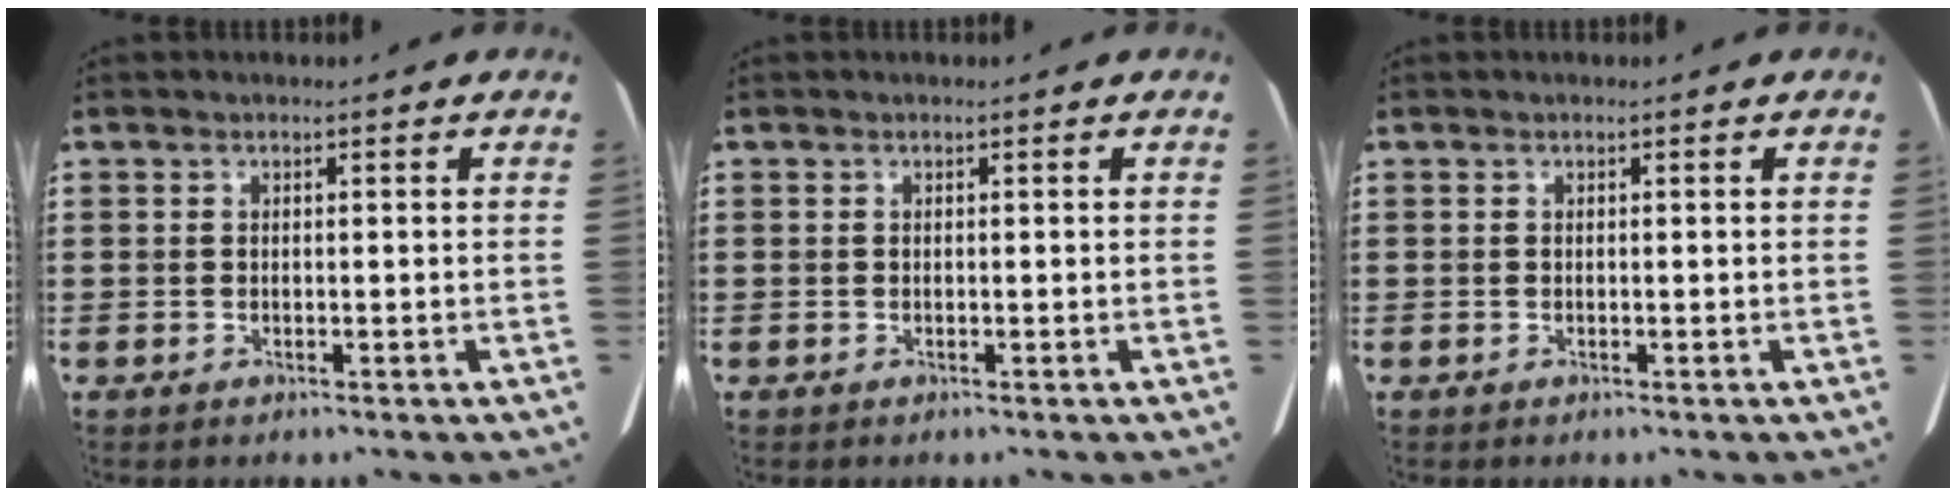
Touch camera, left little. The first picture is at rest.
{"total": 0.0}
{"total": 0.0}